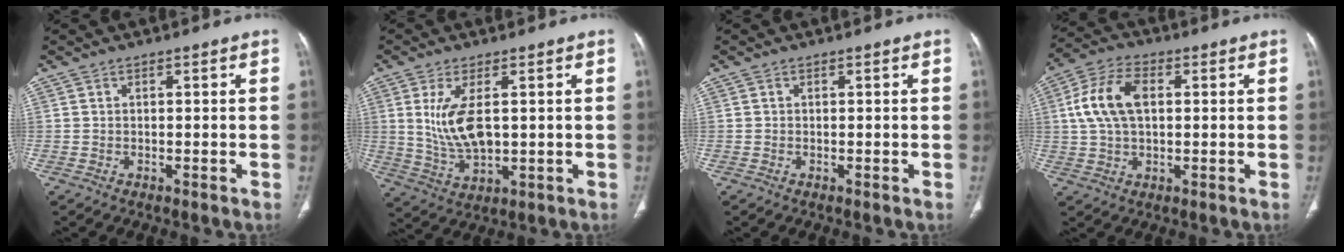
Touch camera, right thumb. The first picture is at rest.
{"total": 9.5, "force": [1.5, 4.4, 8.3], "torque": [-0.171, -0.015, 0.045]}
{"total": 0.0}
{"total": 10.8, "force": [1.8, 6.3, 8.5], "torque": [-0.174, 0.019, 0.032]}